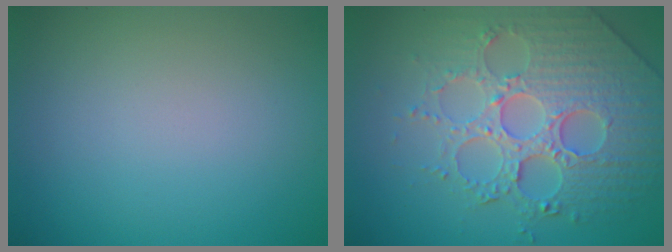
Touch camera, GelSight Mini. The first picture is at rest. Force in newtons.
{"total": 6.8, "press": 5.8, "slide": 3.6}